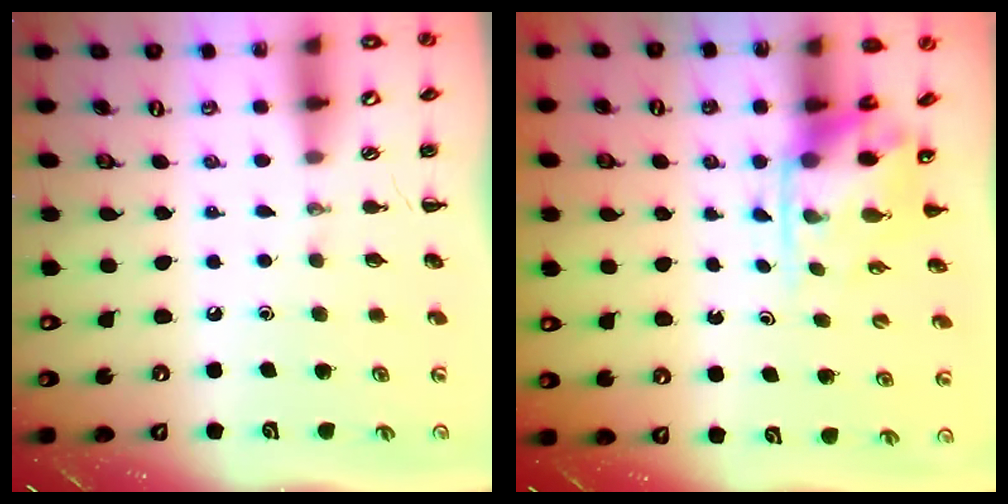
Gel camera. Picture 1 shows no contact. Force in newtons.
{"total": 3.7, "press": 3.7, "slide": 0.6}